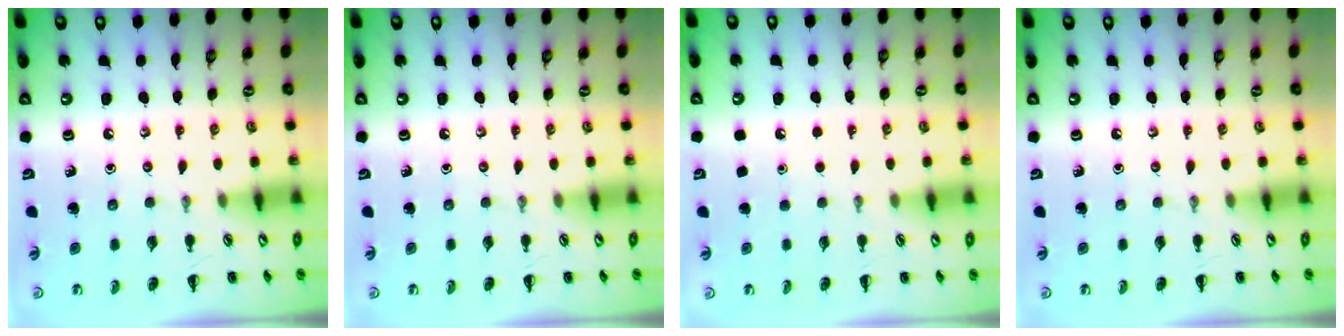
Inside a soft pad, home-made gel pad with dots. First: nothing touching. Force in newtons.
{"total": 0.0}
{"total": 1.8, "press": 1.8, "slide": 0.1}
{"total": 0.0}